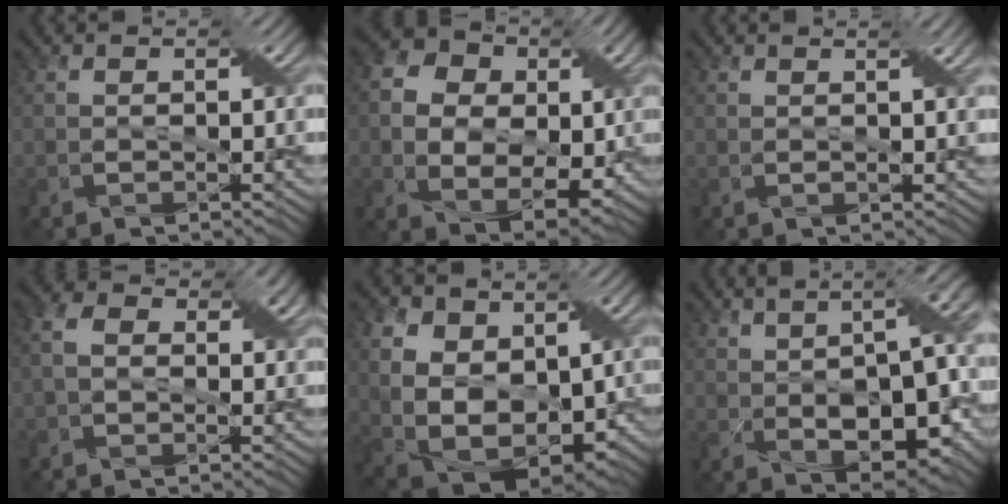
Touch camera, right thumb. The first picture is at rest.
{"total": 11.4, "force": [0.9, 8.8, 7.1], "torque": [-0.167, -0.011, 0.020]}
{"total": 1.9, "force": [0.9, 0.1, 1.6], "torque": [-0.028, 0.001, 0.014]}
{"total": 4.9, "force": [0.3, 3.4, 3.4], "torque": [-0.067, 0.013, -0.003]}
{"total": 14.9, "force": [1.8, 10.5, 10.3], "torque": [-0.209, 0.001, 0.045]}
{"total": 14.4, "force": [0.3, 6.9, 12.6], "torque": [-0.180, 0.008, 0.015]}